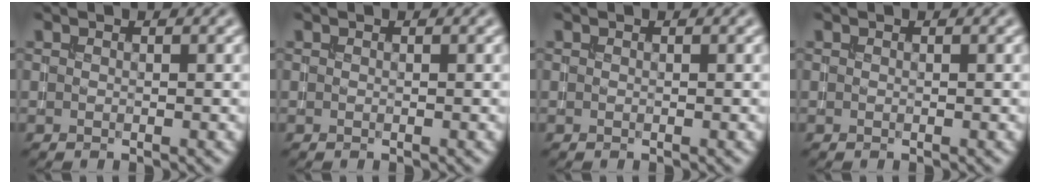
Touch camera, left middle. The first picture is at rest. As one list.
[{"total": 0.0}, {"total": 0.0}, {"total": 0.0}]